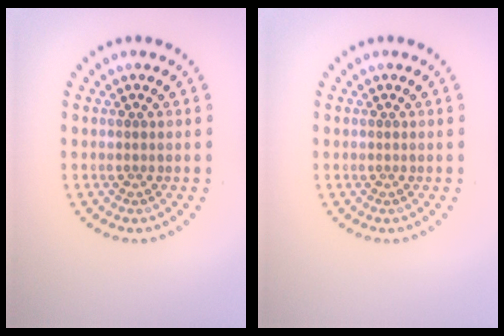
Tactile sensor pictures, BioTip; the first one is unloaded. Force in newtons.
{"total": 0.0}